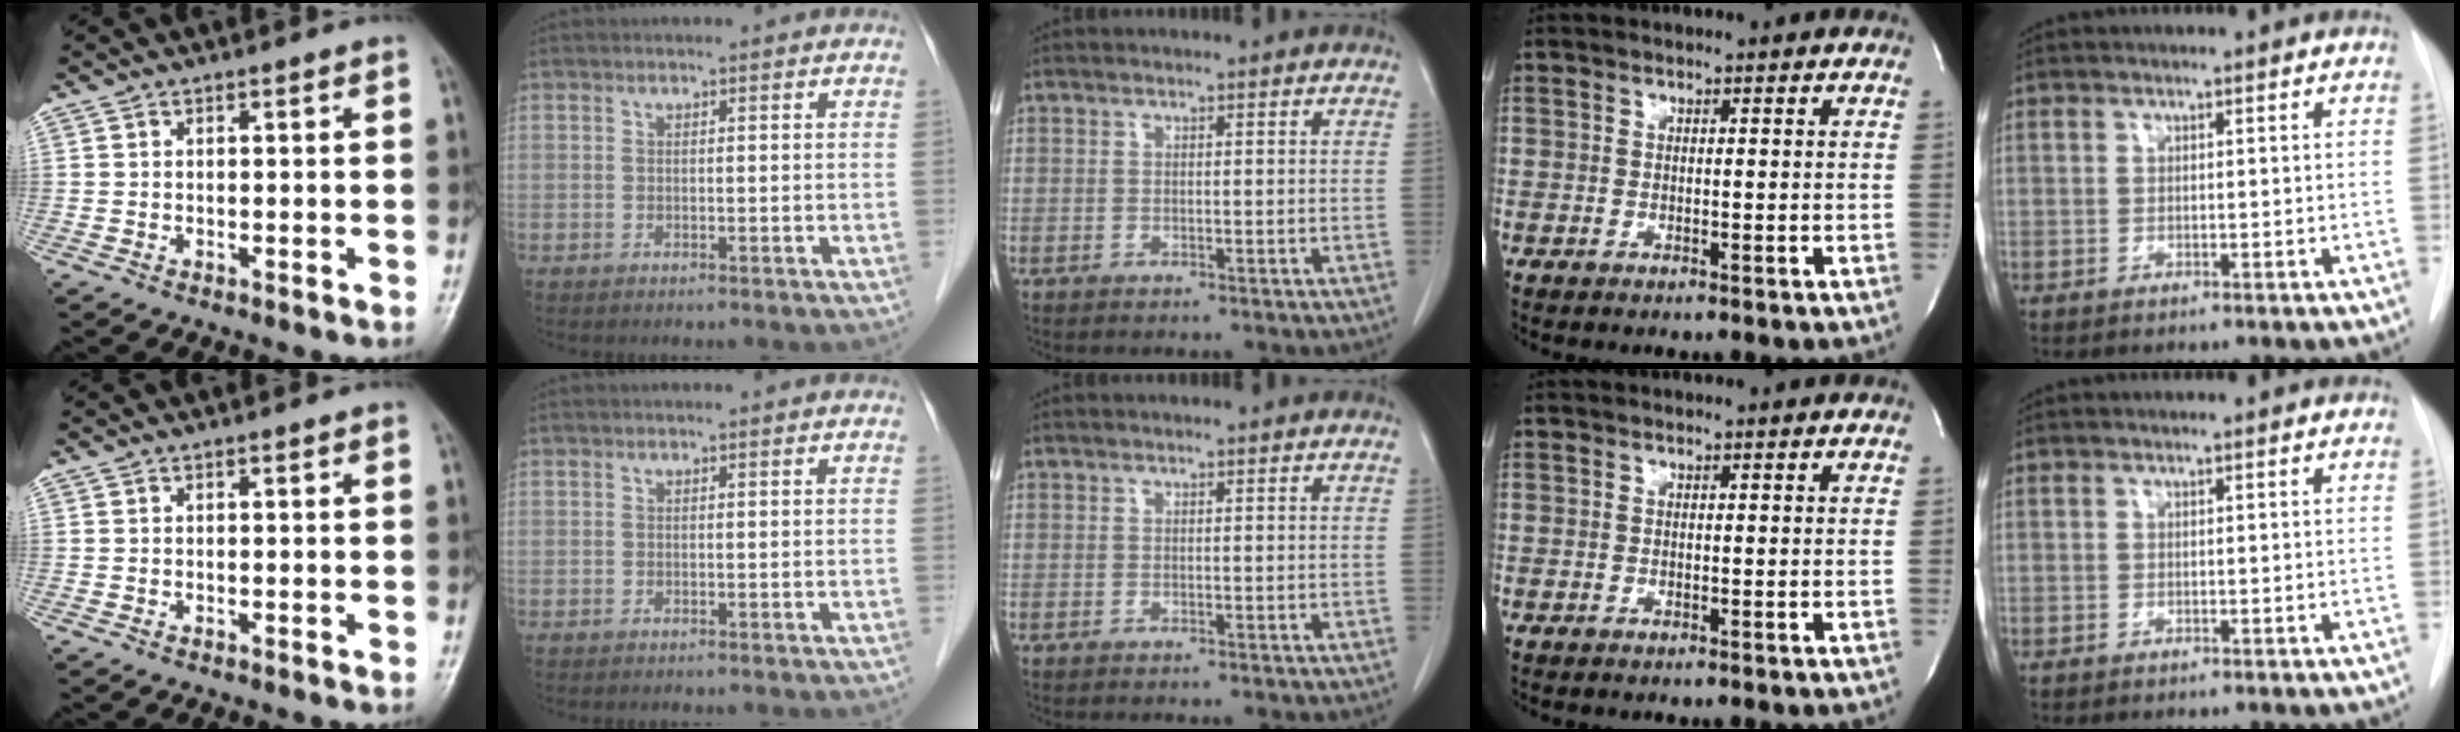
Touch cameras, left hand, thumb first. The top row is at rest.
{}